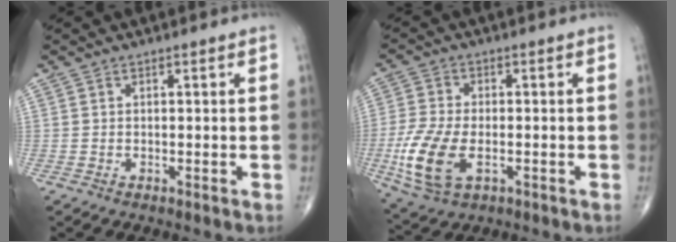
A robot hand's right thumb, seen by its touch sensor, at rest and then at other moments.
{"total": 11.6, "force": [-3.1, 6.2, 9.3], "torque": [-0.207, -0.003, -0.054]}